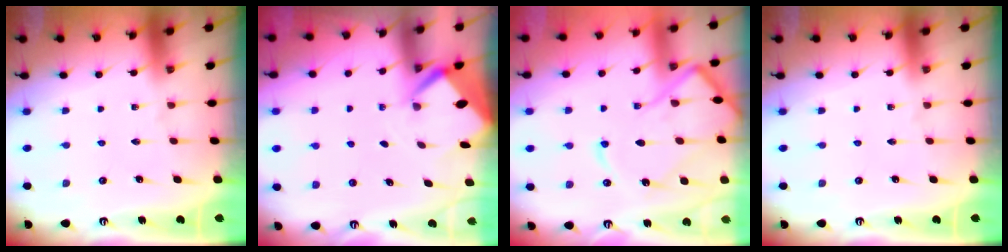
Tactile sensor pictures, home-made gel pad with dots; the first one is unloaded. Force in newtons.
{"total": 2.8, "press": 2.8, "slide": 0.2}
{"total": 12.9, "press": 12.8, "slide": 1.3}
{"total": 0.0}